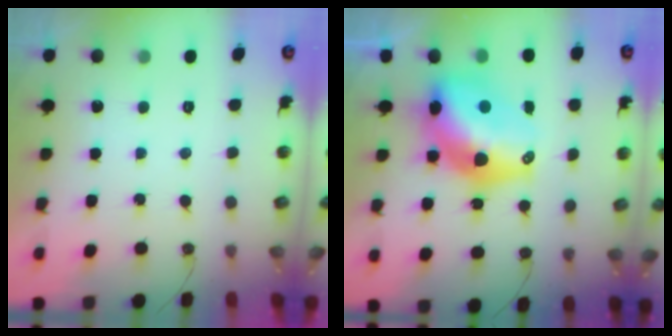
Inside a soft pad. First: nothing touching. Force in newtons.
{"total": 16.2, "press": 16.1, "slide": 1.5}